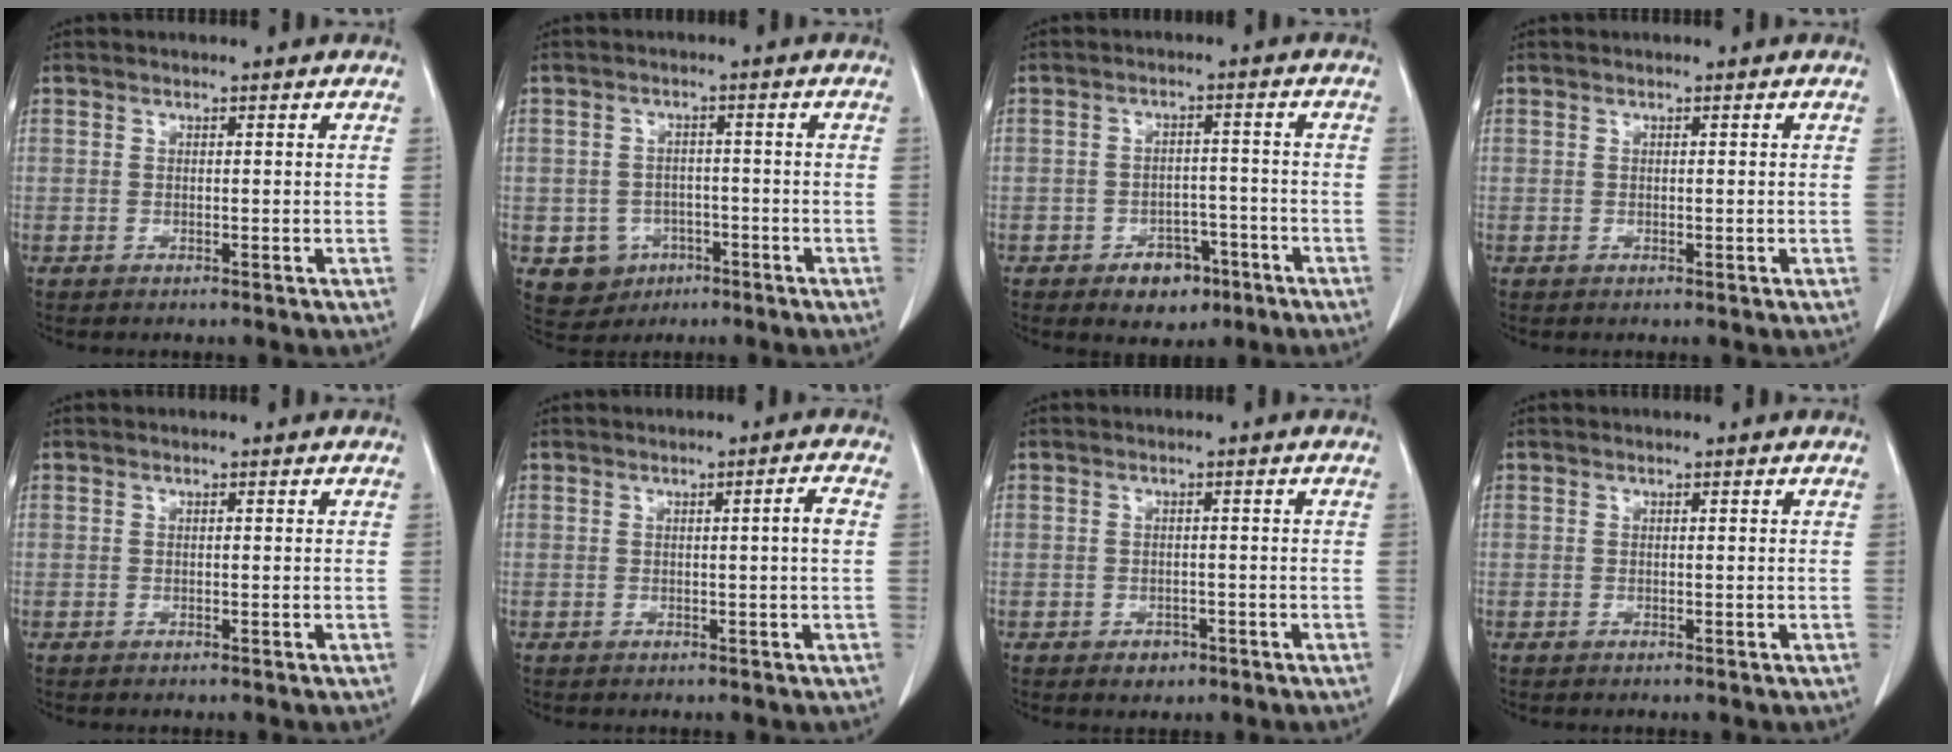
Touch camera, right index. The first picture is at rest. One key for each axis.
{"total": 5.5, "fx": -2.3, "fy": 4.9, "fz": 1.0, "tx": -0.014, "ty": 0.009, "tz": -0.026}
{"total": 5.7, "fx": -3.4, "fy": 3.6, "fz": 2.9, "tx": -0.036, "ty": 0.008, "tz": -0.043}
{"total": 0.0}
{"total": 0.0}
{"total": 2.2, "fx": 0.1, "fy": -0.5, "fz": 2.1, "tx": -0.031, "ty": 0.000, "tz": 0.003}
{"total": 2.0, "fx": -1.1, "fy": 1.5, "fz": 0.7, "tx": -0.006, "ty": 0.004, "tz": -0.009}
{"total": 0.0}